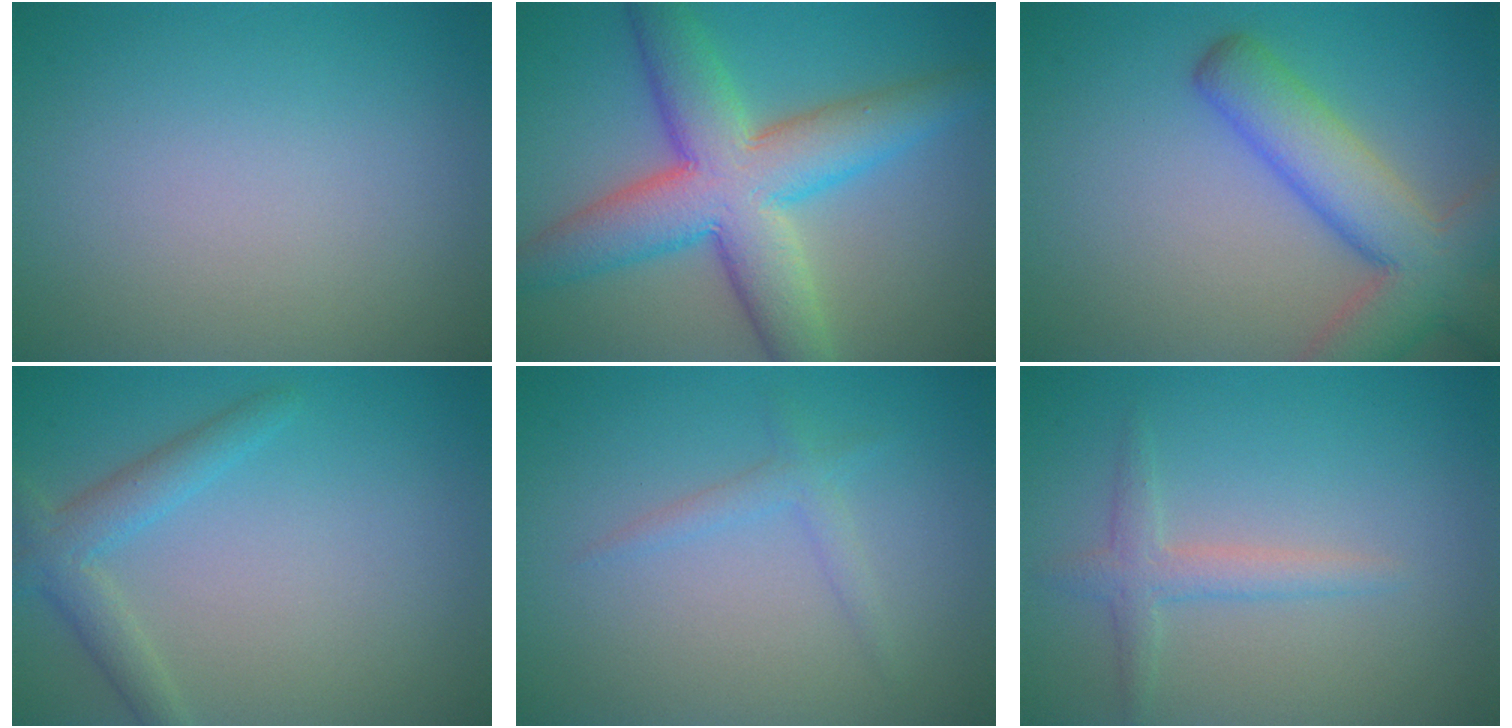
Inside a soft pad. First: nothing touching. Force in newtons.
{"total": 9.7, "press": 9.7, "slide": 0.3}
{"total": 7.6, "press": 7.6, "slide": 0.5}
{"total": 2.8, "press": 2.8, "slide": 0.1}
{"total": 1.4, "press": 1.4, "slide": 0.0}
{"total": 1.9, "press": 1.9, "slide": 0.0}